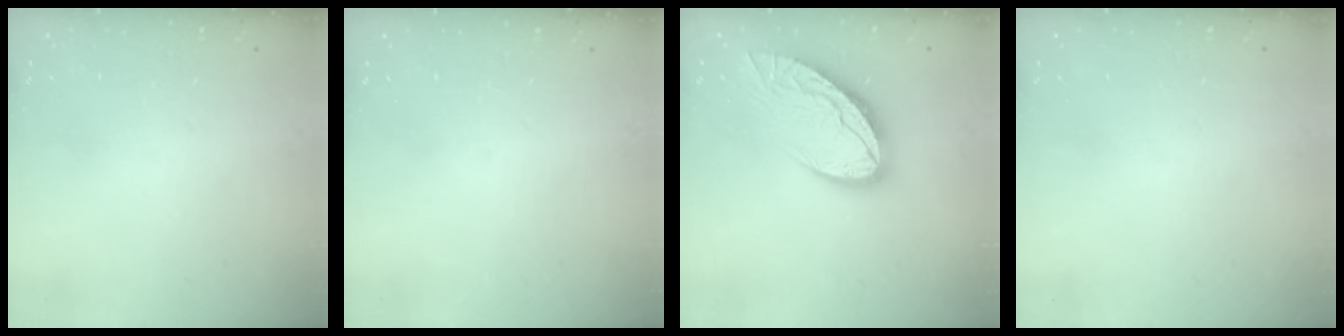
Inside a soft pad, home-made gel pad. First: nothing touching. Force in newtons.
{"total": 0.0}
{"total": 14.0, "press": 13.9, "slide": 1.4}
{"total": 0.0}